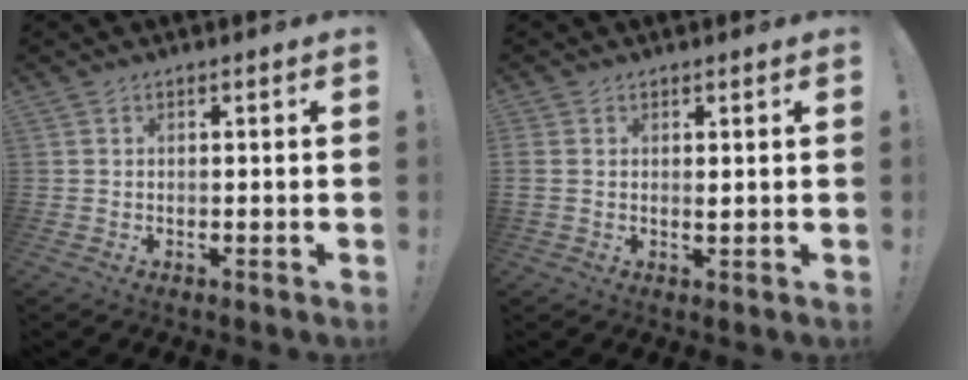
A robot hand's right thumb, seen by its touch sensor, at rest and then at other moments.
{"total": 2.0, "force": [0.9, 1.2, 1.3], "torque": [-0.010, -0.005, 0.015]}